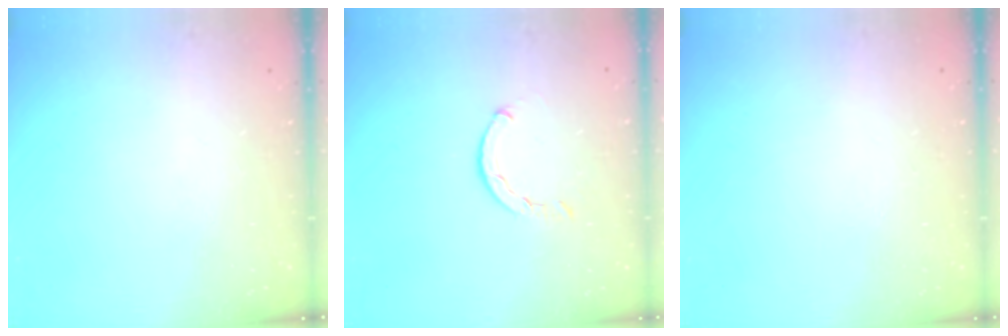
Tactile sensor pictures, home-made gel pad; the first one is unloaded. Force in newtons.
{"total": 1.7, "press": 1.6, "slide": 0.3}
{"total": 2.6, "press": 2.6, "slide": 0.2}